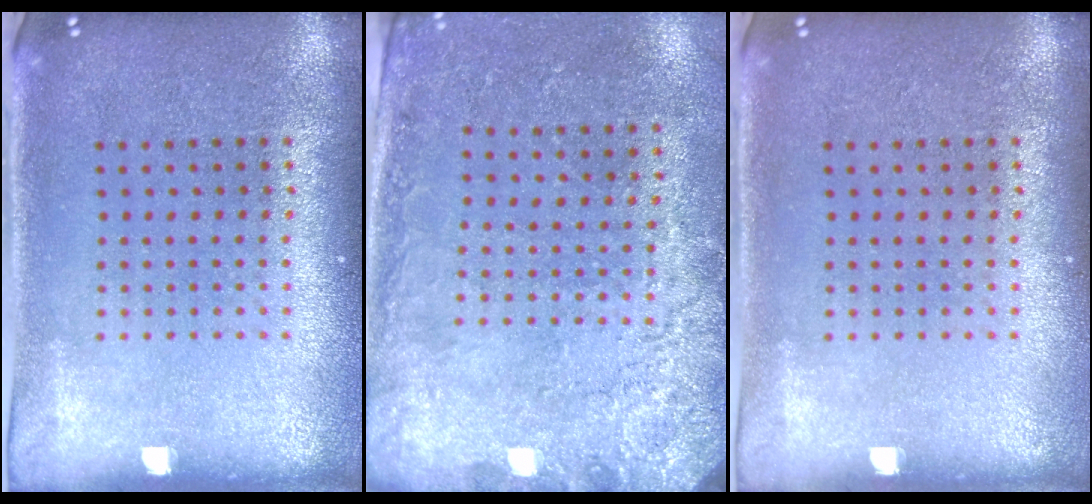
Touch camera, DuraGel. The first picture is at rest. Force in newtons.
{"total": 2.5, "press": 2.1, "slide": 1.3}
{"total": 0.0}